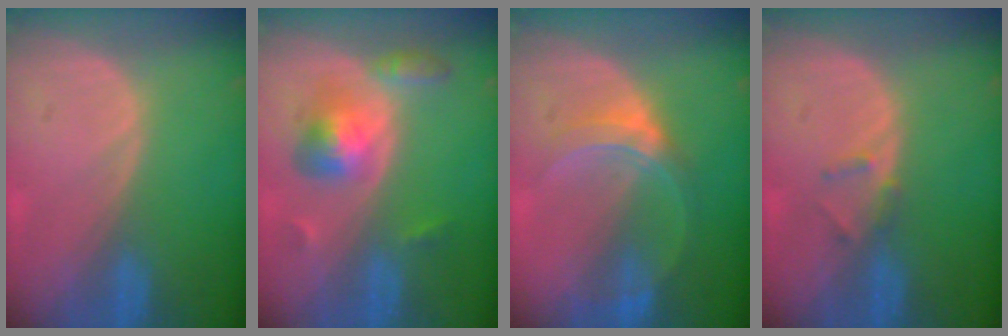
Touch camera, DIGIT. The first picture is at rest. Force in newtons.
{"total": 5.6, "press": 5.6, "slide": 0.2}
{"total": 5.3, "press": 5.2, "slide": 0.8}
{"total": 1.8, "press": 1.5, "slide": 0.9}